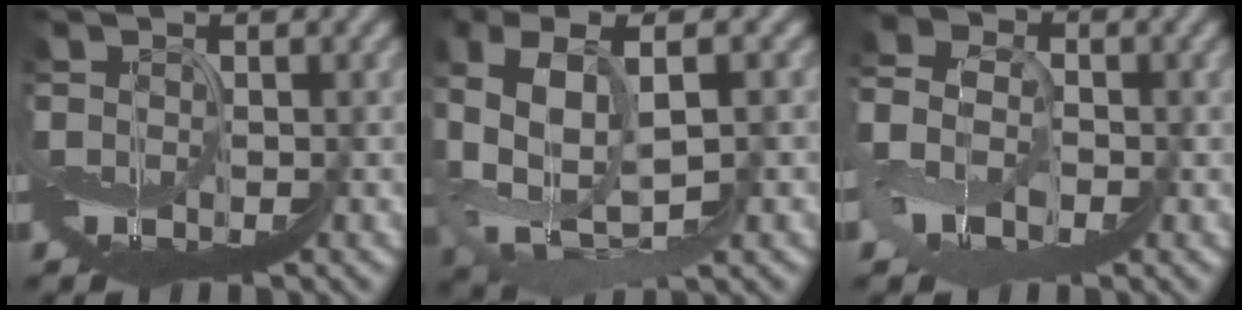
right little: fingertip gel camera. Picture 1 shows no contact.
{"total": 6.9, "force": [0.2, 3.4, 6.0], "torque": [-0.139, 0.008, 0.012]}
{"total": 4.9, "force": [-2.6, 3.5, 2.2], "torque": [-0.040, 0.004, -0.069]}